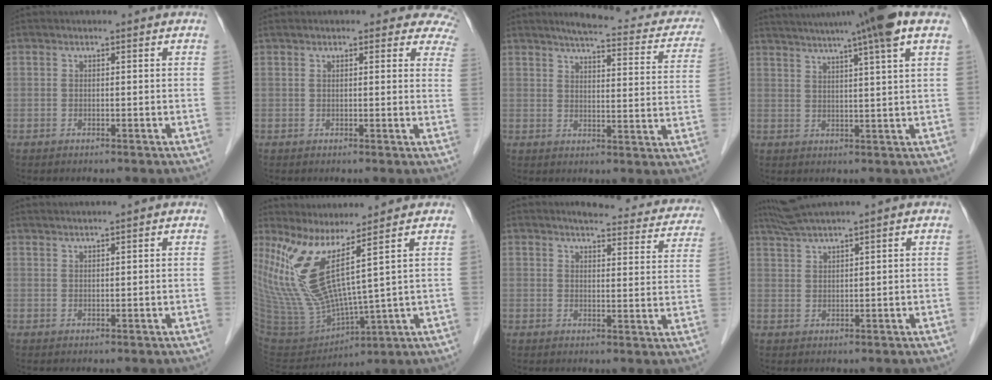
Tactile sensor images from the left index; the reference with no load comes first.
{"total": 8.2, "force": [6.7, 2.6, 4.0], "torque": [-0.022, 0.004, 0.050]}
{"total": 17.7, "force": [15.1, 3.6, 8.5], "torque": [-0.086, -0.003, 0.164]}
{"total": 14.7, "force": [11.2, -1.7, 9.4], "torque": [-0.158, 0.015, 0.147]}
{"total": 2.3, "force": [2.0, -0.5, 0.9], "torque": [-0.009, 0.018, 0.041]}
{"total": 11.7, "force": [6.3, 0.1, 9.9], "torque": [-0.230, -0.026, 0.138]}
{"total": 16.2, "force": [15.2, 3.3, 4.8], "torque": [-0.030, -0.030, 0.156]}
{"total": 4.2, "force": [3.5, -1.4, 1.9], "torque": [-0.052, 0.014, 0.077]}